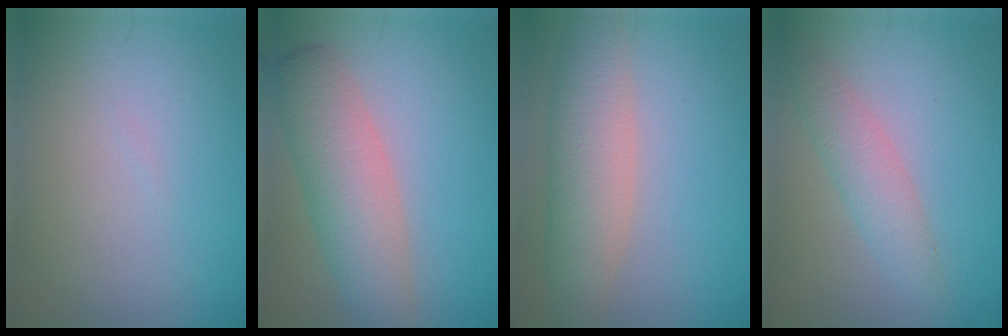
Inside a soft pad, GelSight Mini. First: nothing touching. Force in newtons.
{"total": 6.0, "press": 6.0, "slide": 0.2}
{"total": 5.6, "press": 5.5, "slide": 0.7}
{"total": 2.9, "press": 2.9, "slide": 0.1}